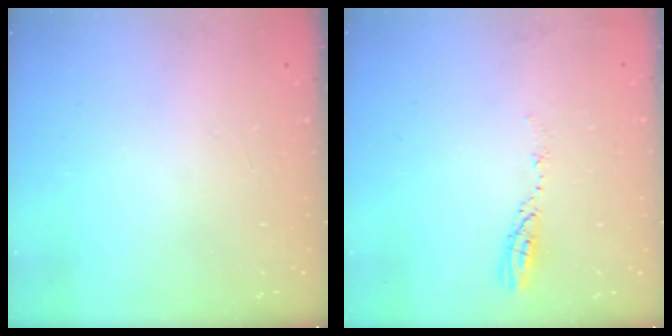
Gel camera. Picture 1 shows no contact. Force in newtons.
{"total": 3.5, "press": 3.5, "slide": 0.3}